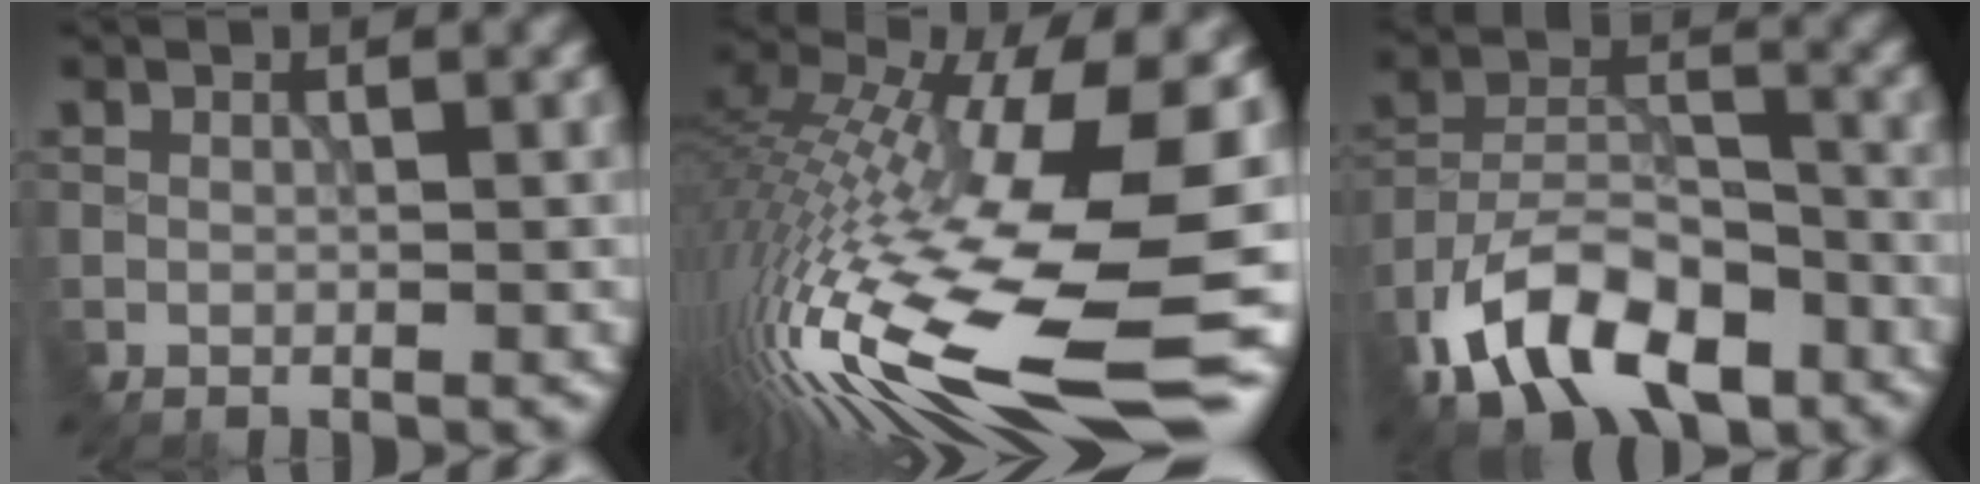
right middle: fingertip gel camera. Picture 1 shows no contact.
{"total": 17.5, "force": [-3.1, 4.9, 16.5], "torque": [-0.331, -0.018, -0.048]}
{"total": 9.2, "force": [-5.5, 4.9, 5.5], "torque": [-0.107, 0.008, -0.106]}